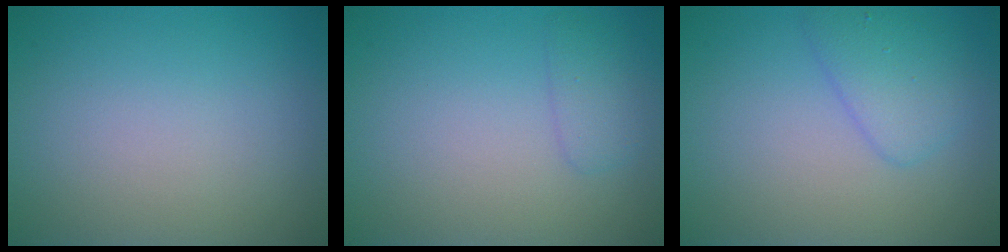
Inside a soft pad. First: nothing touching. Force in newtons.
{"total": 1.5, "press": 1.5, "slide": 0.1}
{"total": 2.8, "press": 2.8, "slide": 0.1}